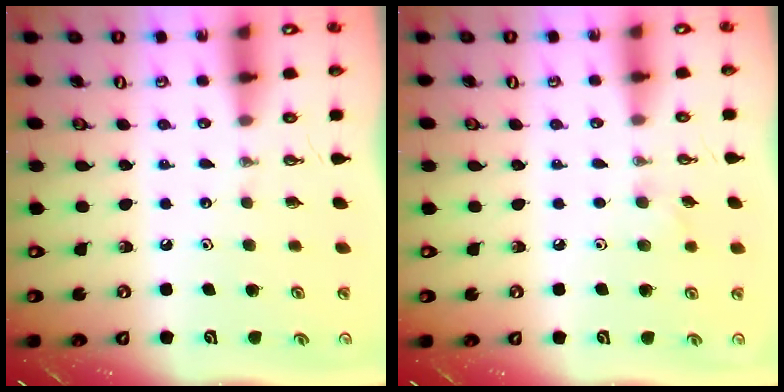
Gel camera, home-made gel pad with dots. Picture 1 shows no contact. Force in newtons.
{"total": 6.2, "press": 5.7, "slide": 2.7}